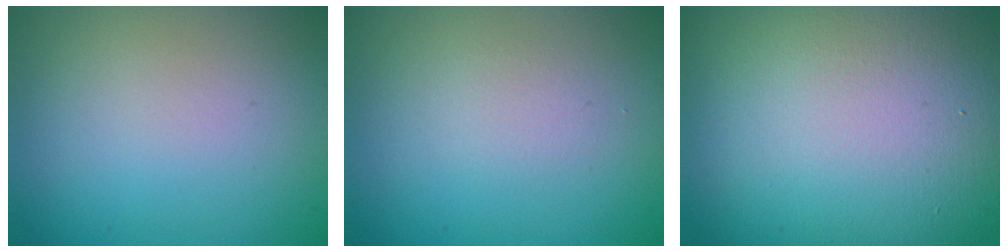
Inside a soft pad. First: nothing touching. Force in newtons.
{"total": 2.6, "press": 2.6, "slide": 0.3}
{"total": 18.3, "press": 18.2, "slide": 1.6}